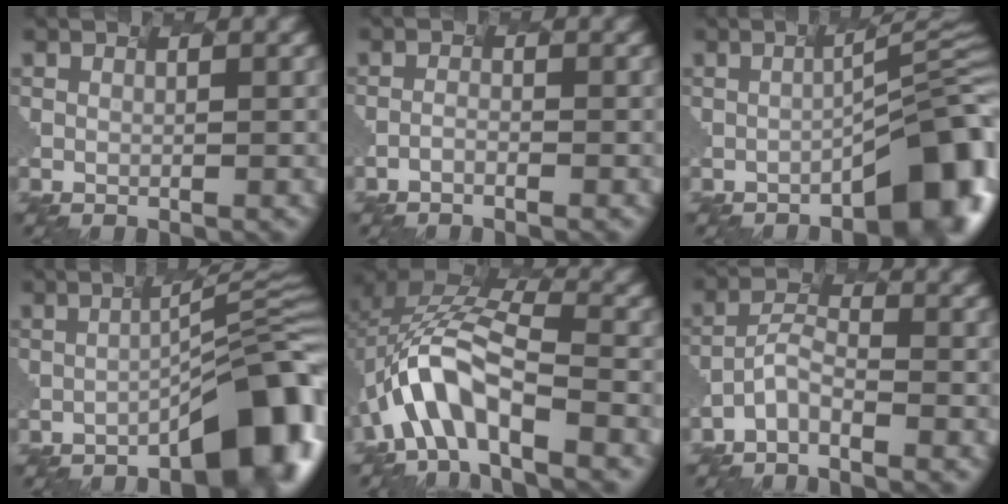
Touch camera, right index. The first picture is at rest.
{"total": 1.5, "force": [-1.5, -0.2, 0.1], "torque": [0.004, -0.004, -0.015]}
{"total": 7.0, "force": [-3.0, 0.9, 6.2], "torque": [-0.080, 0.003, -0.020]}
{"total": 7.8, "force": [-3.6, 1.3, 6.8], "torque": [-0.090, 0.001, -0.026]}
{"total": 7.6, "force": [-4.8, 2.6, 5.3], "torque": [-0.131, 0.015, -0.061]}
{"total": 3.6, "force": [-3.6, -0.5, 0.1], "torque": [-0.027, 0.003, -0.042]}